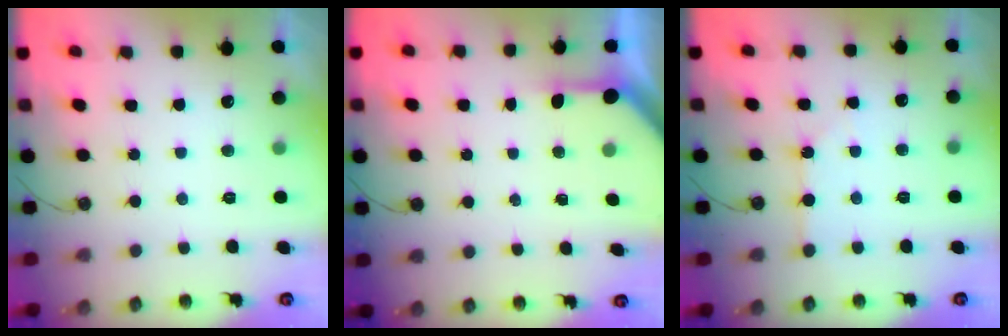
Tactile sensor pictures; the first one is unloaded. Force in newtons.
{"total": 3.6, "press": 3.6, "slide": 0.2}
{"total": 1.9, "press": 1.8, "slide": 0.4}